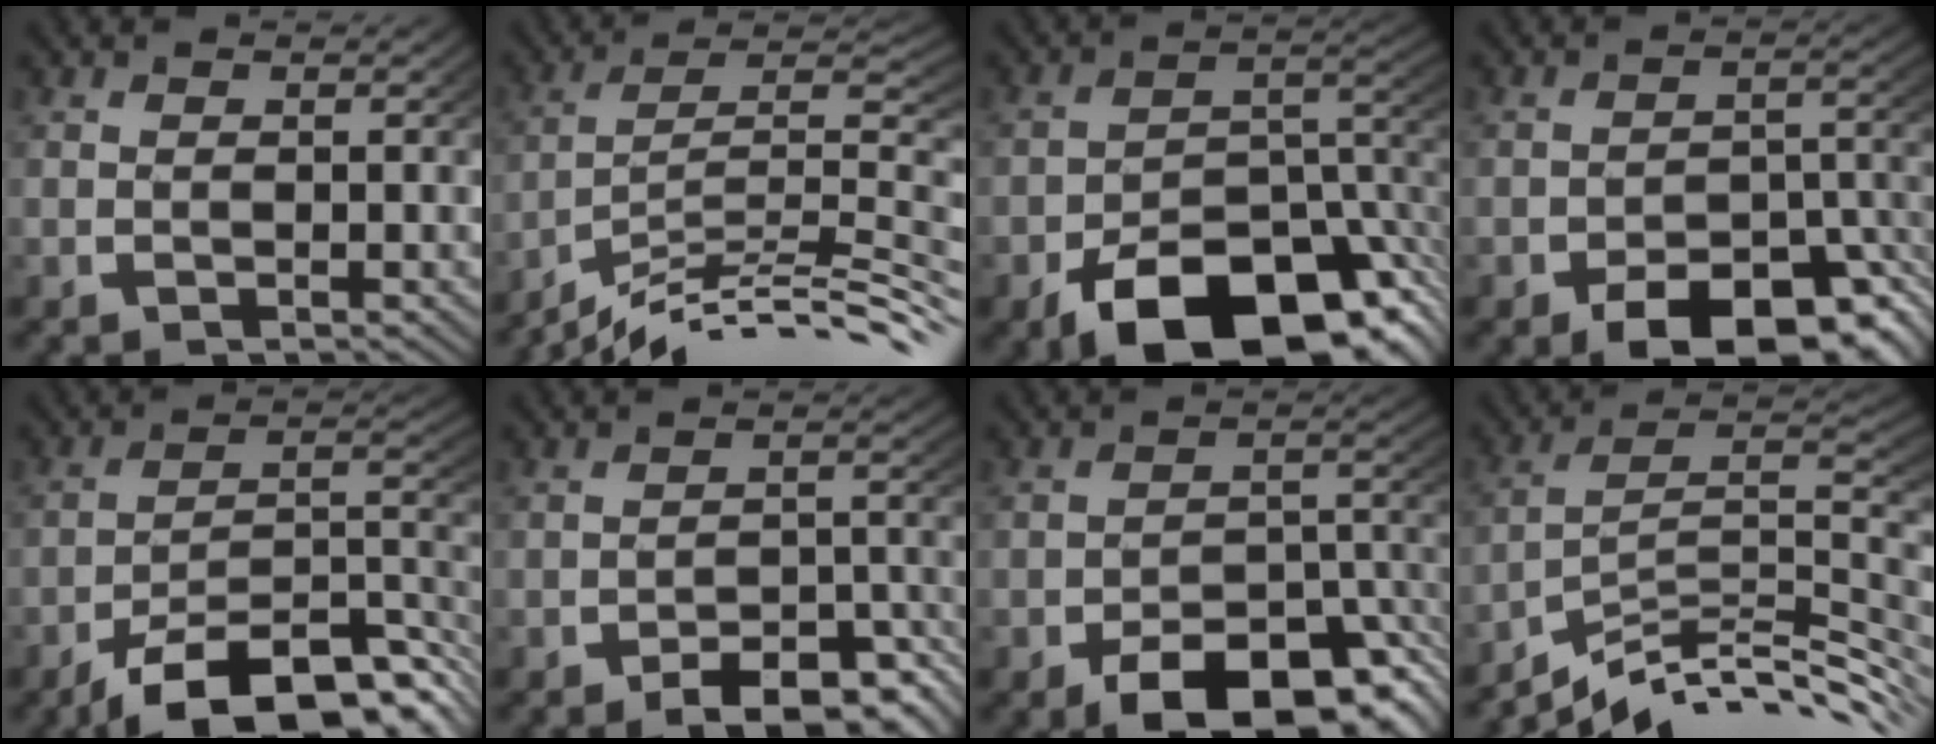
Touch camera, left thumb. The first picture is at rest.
{"total": 12.7, "force": [-7.8, 5.9, 8.1], "torque": [-0.118, -0.012, -0.116]}
{"total": 14.4, "force": [-7.3, 7.5, 9.8], "torque": [-0.143, -0.038, -0.086]}
{"total": 8.6, "force": [-5.4, 4.1, 5.2], "torque": [-0.071, -0.024, -0.071]}
{"total": 11.3, "force": [-6.7, 5.3, 7.4], "torque": [-0.114, -0.028, -0.085]}
{"total": 6.2, "force": [-4.2, 2.6, 3.7], "torque": [-0.040, -0.013, -0.064]}
{"total": 9.7, "force": [-6.1, 4.6, 6.0], "torque": [-0.083, -0.026, -0.078]}
{"total": 12.4, "force": [-6.7, 6.7, 8.0], "torque": [-0.119, -0.012, -0.099]}